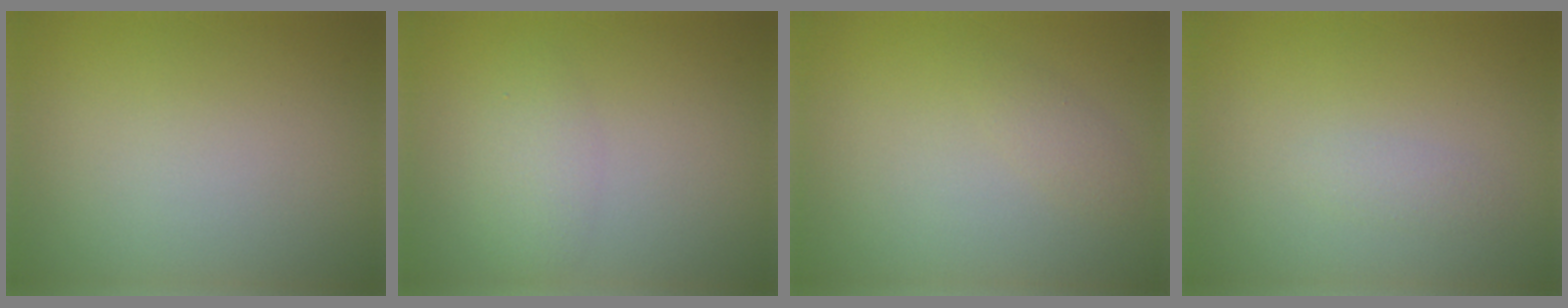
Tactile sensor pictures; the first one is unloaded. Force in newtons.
{"total": 2.1, "press": 2.1, "slide": 0.1}
{"total": 0.9, "press": 0.9, "slide": 0.0}
{"total": 1.0, "press": 1.0, "slide": 0.0}